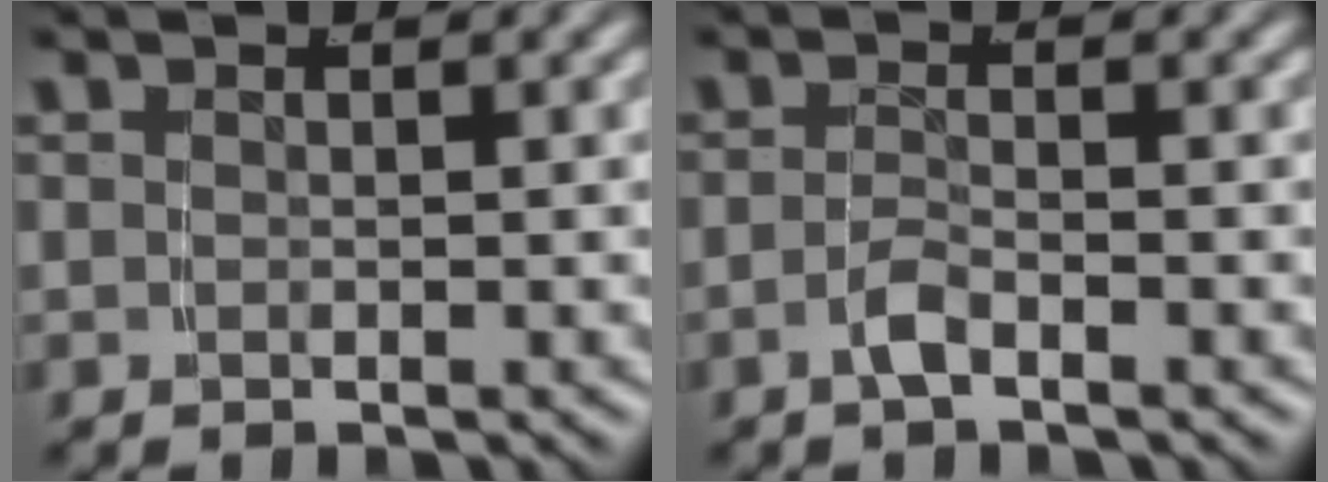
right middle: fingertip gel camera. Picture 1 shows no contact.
{"total": 1.8, "force": [-1.5, -0.4, 0.9], "torque": [-0.016, 0.002, -0.030]}